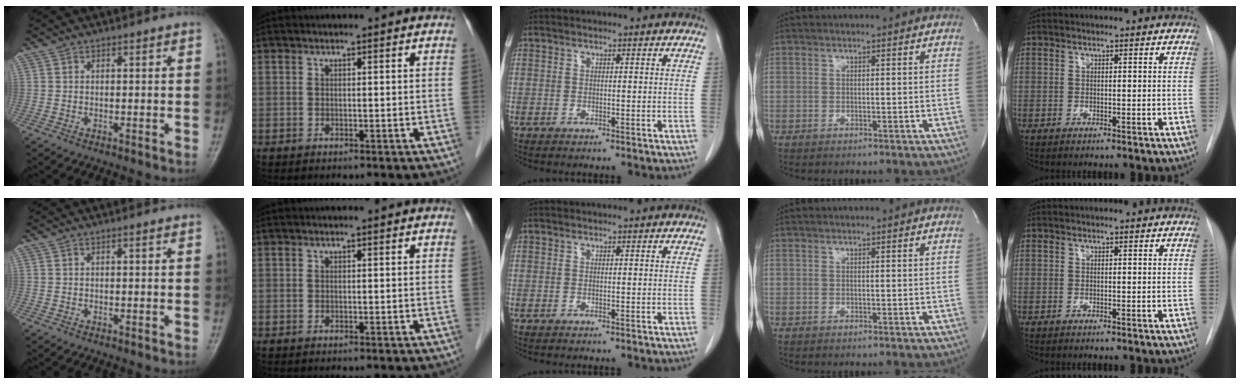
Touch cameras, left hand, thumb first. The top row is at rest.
{}